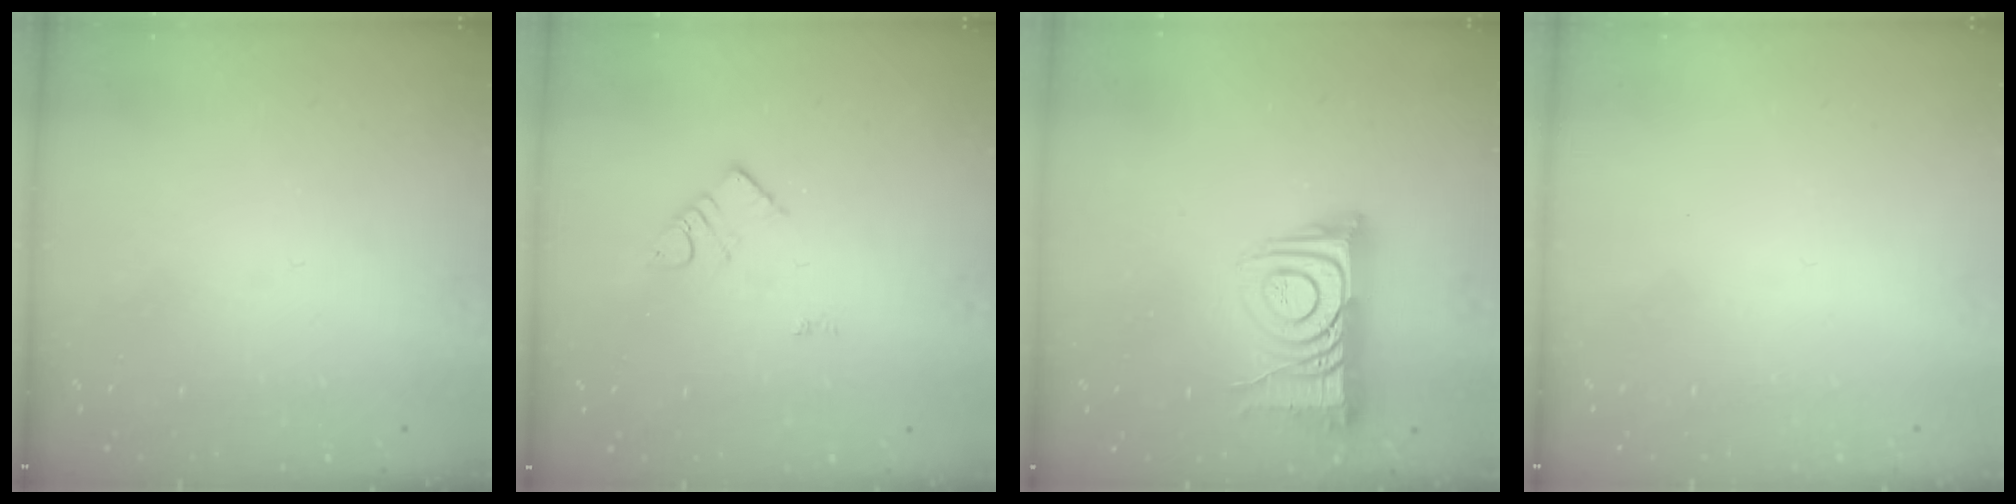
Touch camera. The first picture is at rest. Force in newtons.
{"total": 3.6, "press": 3.6, "slide": 0.4}
{"total": 12.9, "press": 12.8, "slide": 1.1}
{"total": 1.7, "press": 1.7, "slide": 0.1}